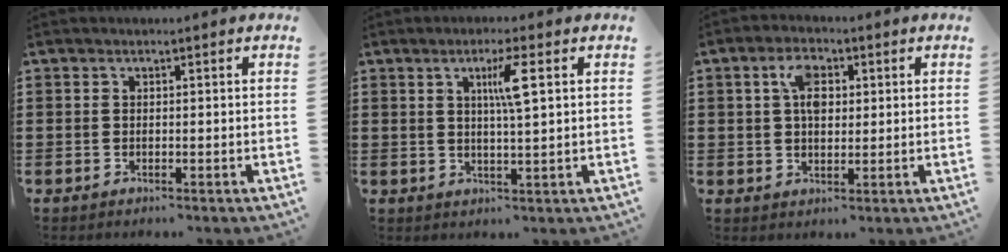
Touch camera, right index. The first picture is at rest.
{"total": 4.7, "force": [1.5, 0.1, 4.5], "torque": [-0.083, -0.002, 0.019]}
{"total": 5.2, "force": [1.5, 2.9, 4.0], "torque": [-0.081, 0.010, 0.023]}